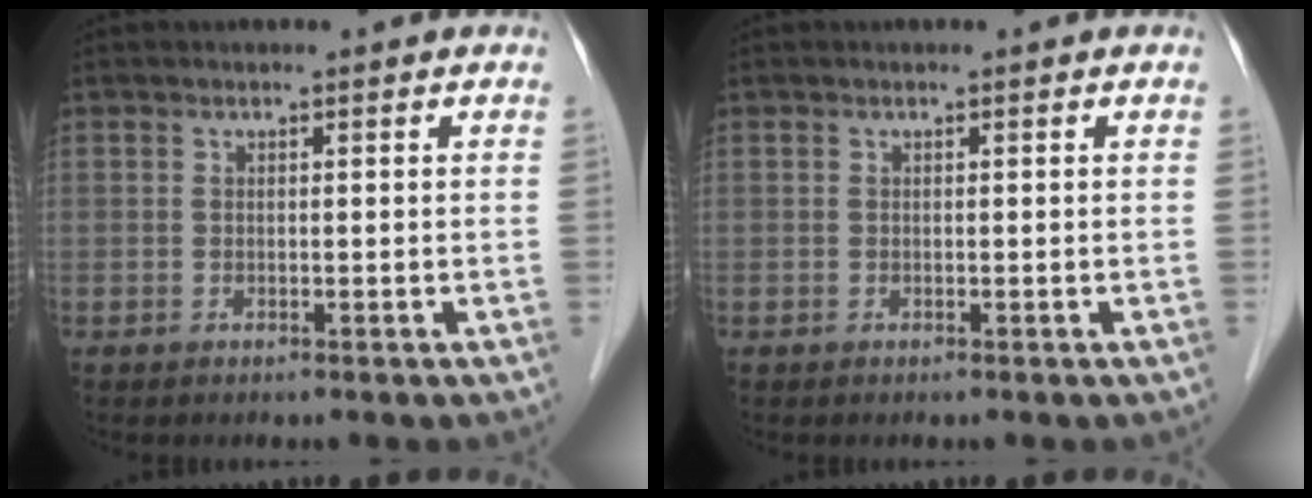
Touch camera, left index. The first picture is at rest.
{"total": 0.0}